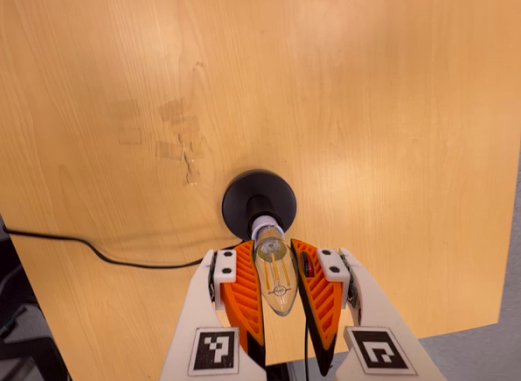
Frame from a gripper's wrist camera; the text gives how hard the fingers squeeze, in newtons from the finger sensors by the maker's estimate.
{"total": 19.4, "left": 20.8, "right": 18.1}